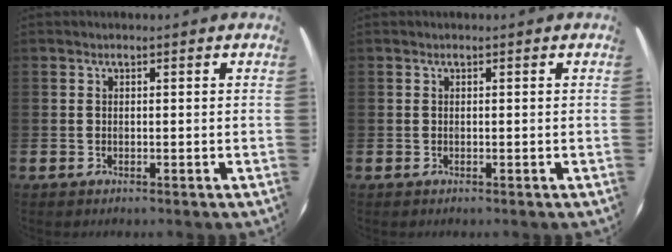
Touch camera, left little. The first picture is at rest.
{"total": 0.0}